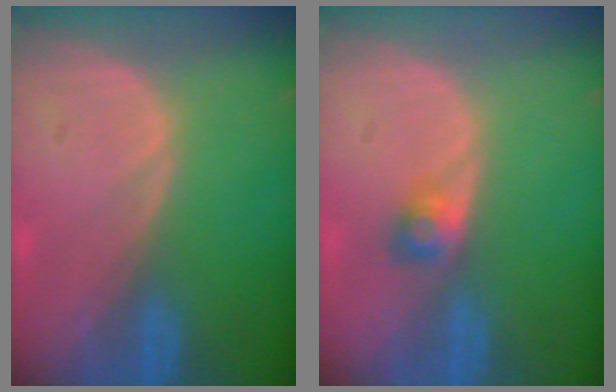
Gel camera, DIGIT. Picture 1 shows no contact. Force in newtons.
{"total": 2.5, "press": 2.4, "slide": 0.7}